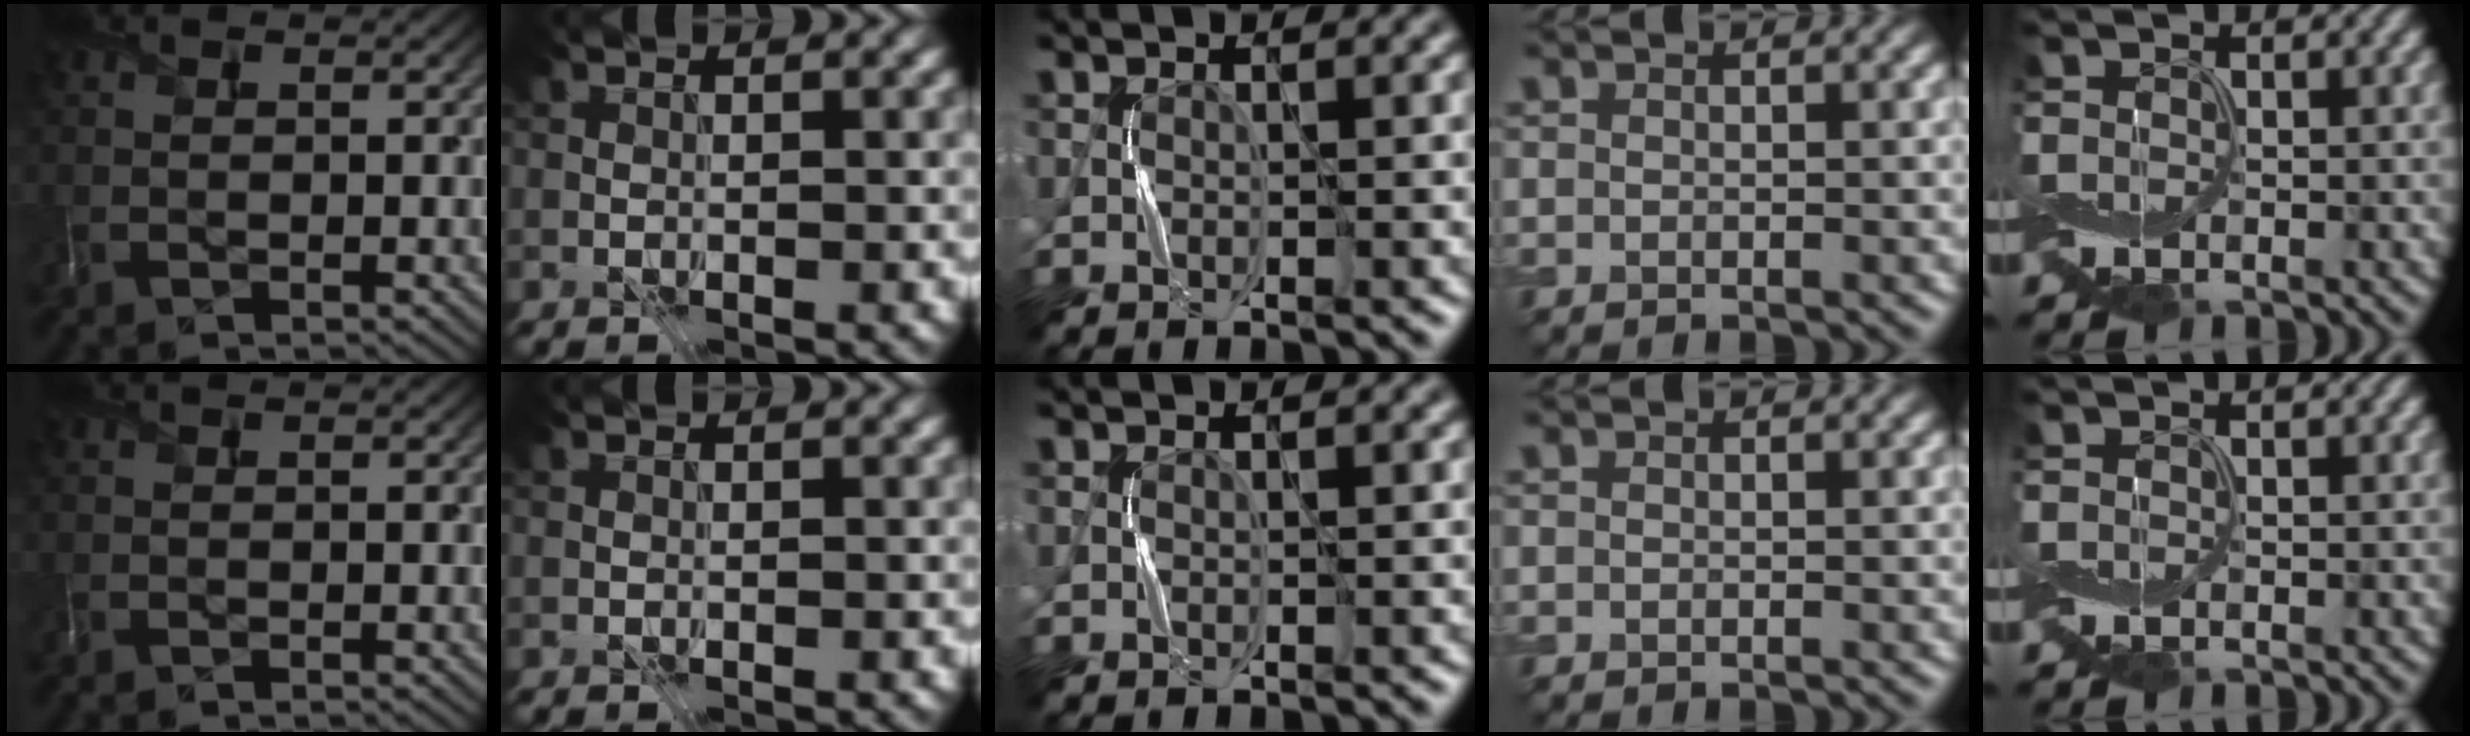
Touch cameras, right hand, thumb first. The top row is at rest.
{}